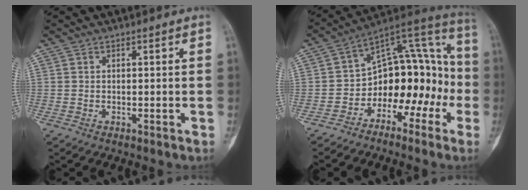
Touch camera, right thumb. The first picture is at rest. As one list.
[{"total": 15.1, "force": [-4.6, 10.0, 10.4], "torque": [-0.075, 0.101, -0.077]}]